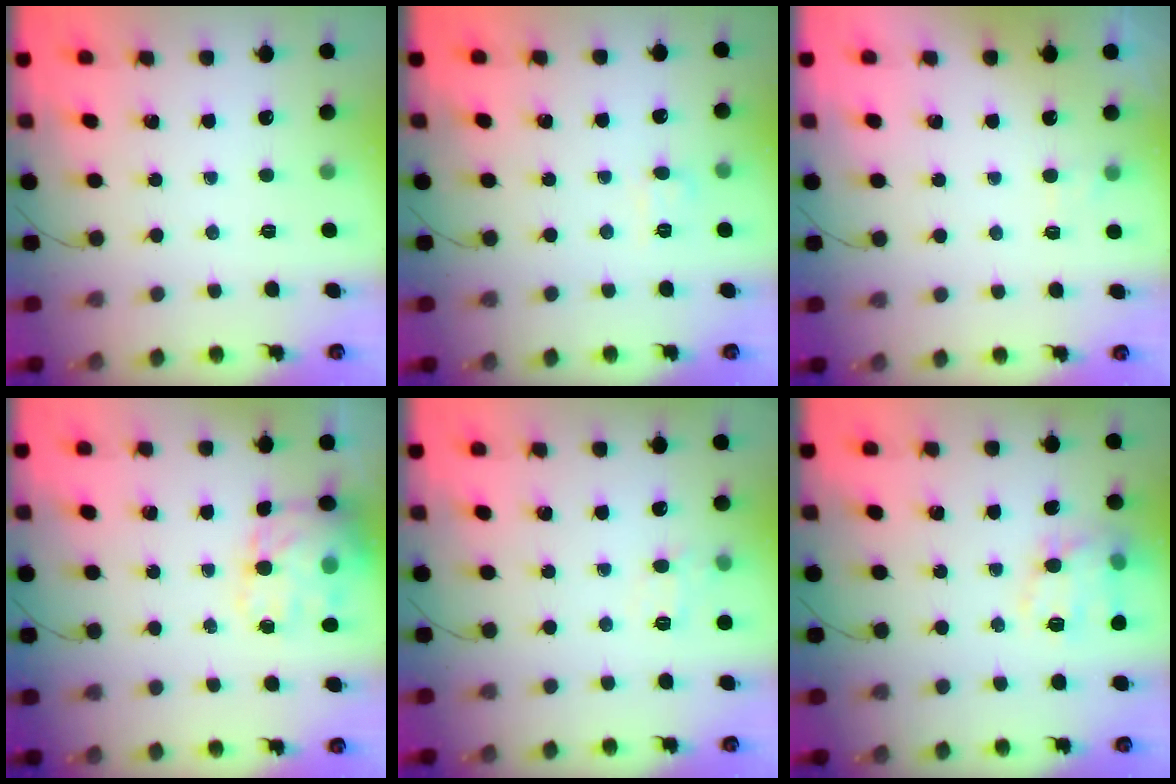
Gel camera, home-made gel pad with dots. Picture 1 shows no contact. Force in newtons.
{"total": 6.0, "press": 5.7, "slide": 1.9}
{"total": 1.4, "press": 1.0, "slide": 1.0}
{"total": 13.2, "press": 12.7, "slide": 3.4}
{"total": 8.1, "press": 7.8, "slide": 1.9}
{"total": 13.3, "press": 13.3, "slide": 0.6}